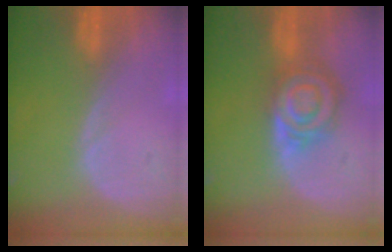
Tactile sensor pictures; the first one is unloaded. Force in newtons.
{"total": 8.0, "press": 7.1, "slide": 3.8}